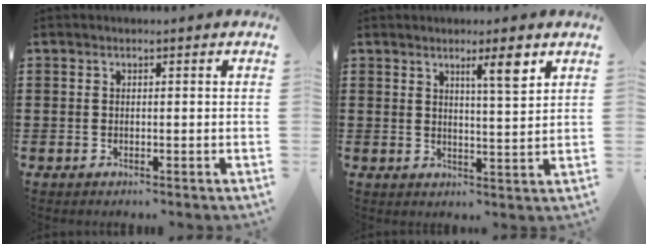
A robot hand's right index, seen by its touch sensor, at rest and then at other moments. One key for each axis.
{"total": 4.9, "fx": 2.9, "fy": 0.4, "fz": 3.9, "tx": -0.060, "ty": -0.007, "tz": 0.042}